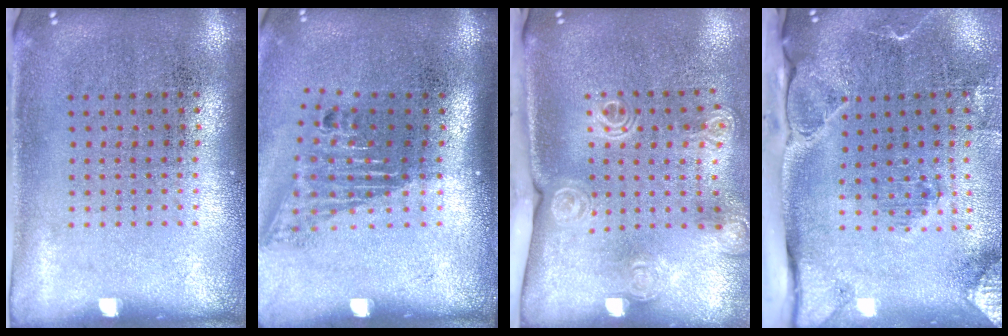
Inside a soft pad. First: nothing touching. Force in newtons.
{"total": 1.6, "press": 1.2, "slide": 1.1}
{"total": 2.0, "press": 1.6, "slide": 1.3}
{"total": 3.0, "press": 2.2, "slide": 2.0}